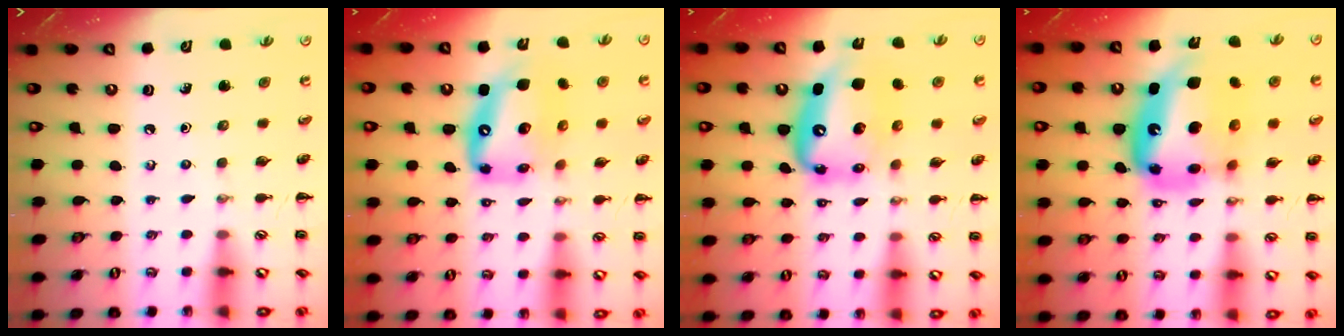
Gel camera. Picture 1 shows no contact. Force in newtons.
{"total": 13.6, "press": 13.2, "slide": 3.4}
{"total": 12.2, "press": 11.8, "slide": 3.1}
{"total": 18.9, "press": 18.3, "slide": 4.9}